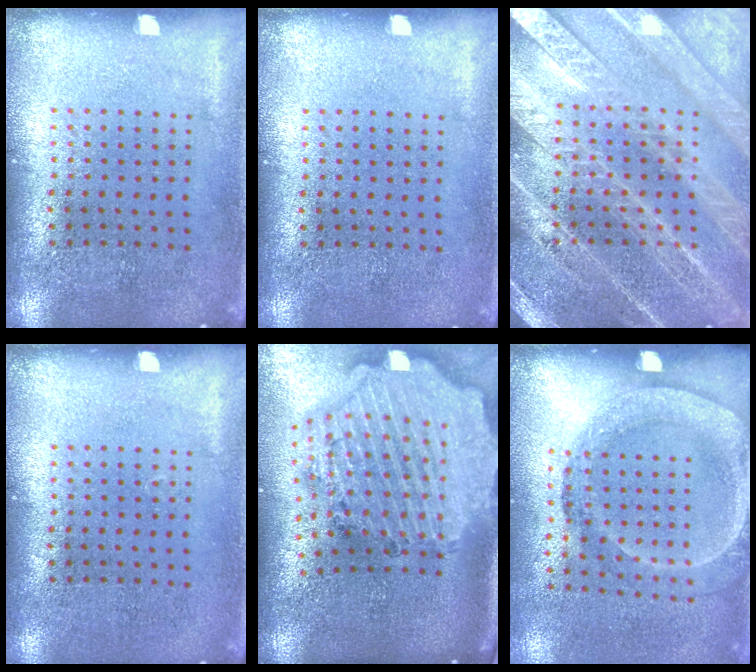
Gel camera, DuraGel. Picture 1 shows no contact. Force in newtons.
{"total": 0.0}
{"total": 5.9, "press": 5.9, "slide": 0.7}
{"total": 0.0}
{"total": 3.5, "press": 3.0, "slide": 1.8}
{"total": 1.7, "press": 1.2, "slide": 1.2}